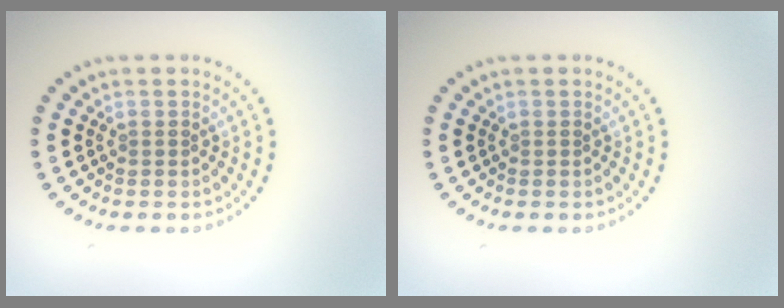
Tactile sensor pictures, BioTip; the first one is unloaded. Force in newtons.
{"total": 0.0}